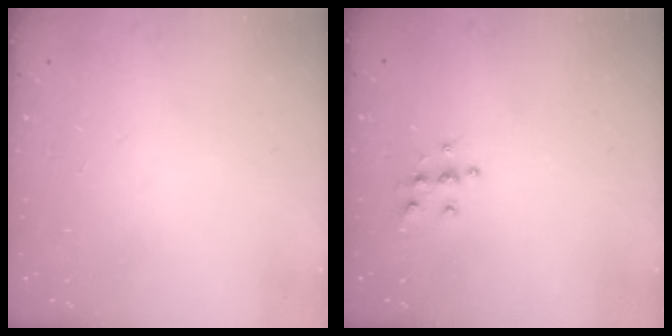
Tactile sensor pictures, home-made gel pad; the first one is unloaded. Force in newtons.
{"total": 5.3, "press": 5.2, "slide": 0.2}